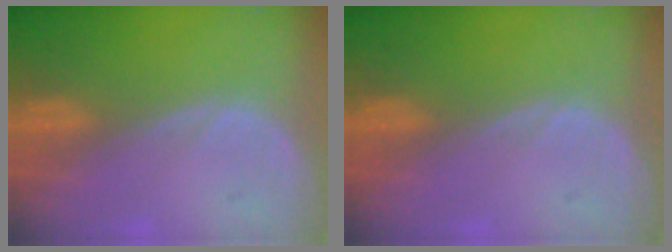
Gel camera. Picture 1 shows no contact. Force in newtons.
{"total": 0.0}